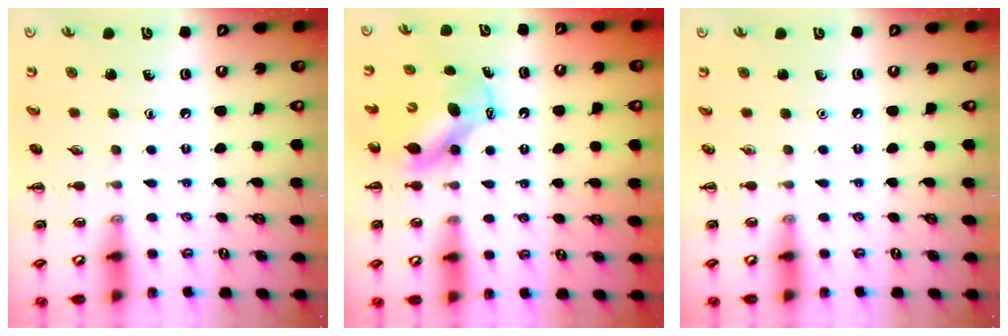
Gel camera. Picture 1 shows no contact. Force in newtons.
{"total": 6.5, "press": 6.4, "slide": 1.0}
{"total": 0.0}